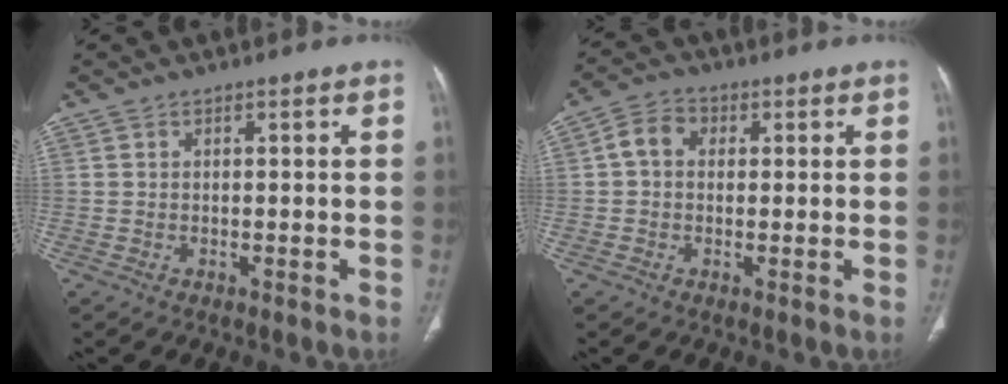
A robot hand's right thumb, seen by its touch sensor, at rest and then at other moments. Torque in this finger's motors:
{"motor_torque": [0.02, 0.02, 0.64, -0.12, 0.07]}